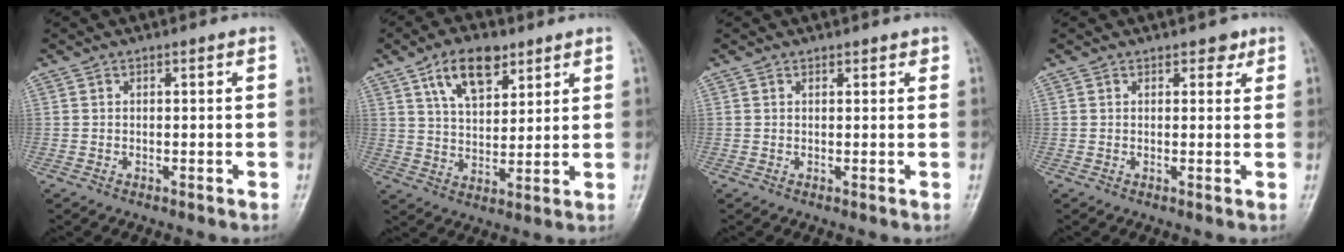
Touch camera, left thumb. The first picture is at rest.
{"total": 10.2, "force": [5.8, 5.3, 6.5], "torque": [-0.091, -0.028, 0.105]}
{"total": 1.2, "force": [0.9, 0.7, 0.3], "torque": [0.008, -0.005, 0.007]}
{"total": 2.0, "force": [1.3, 1.3, 0.8], "torque": [0.007, -0.005, 0.012]}